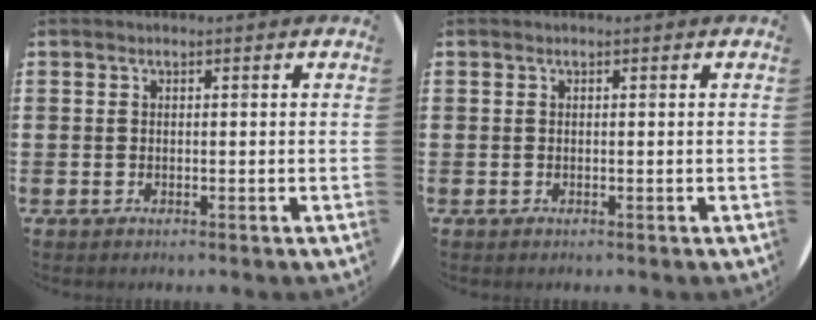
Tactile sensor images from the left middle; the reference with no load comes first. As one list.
[{"total": 0.0}]